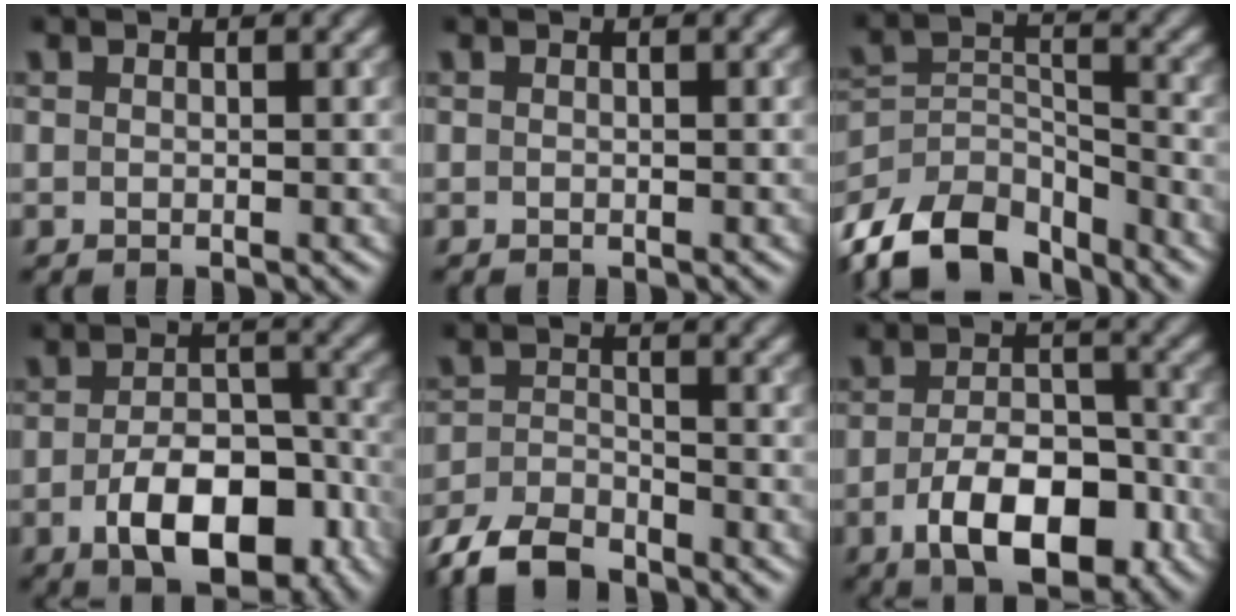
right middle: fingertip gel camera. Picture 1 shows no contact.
{"total": 0.0}
{"total": 11.0, "force": [-8.7, 5.1, 4.4], "torque": [-0.085, -0.006, -0.152]}
{"total": 8.5, "force": [-3.8, 4.4, 6.3], "torque": [-0.100, -0.004, -0.057]}
{"total": 5.3, "force": [-4.6, 1.7, 2.1], "torque": [-0.035, -0.006, -0.095]}
{"total": 8.0, "force": [-3.6, 3.9, 6.0], "torque": [-0.101, -0.003, -0.061]}